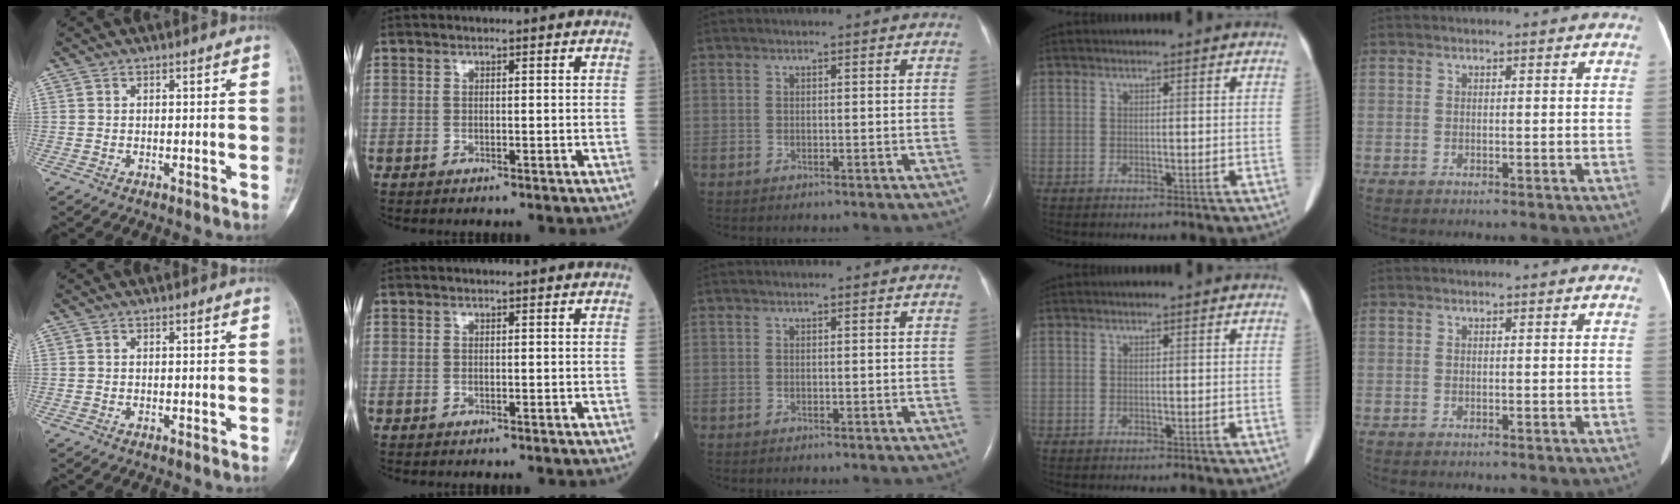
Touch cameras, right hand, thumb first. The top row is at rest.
{}